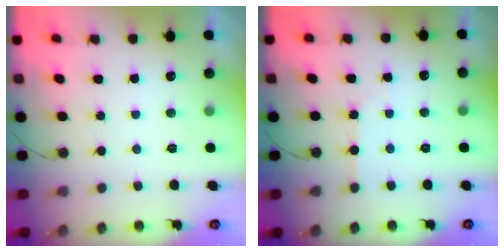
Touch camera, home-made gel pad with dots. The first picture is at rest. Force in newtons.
{"total": 3.9, "press": 3.8, "slide": 0.6}